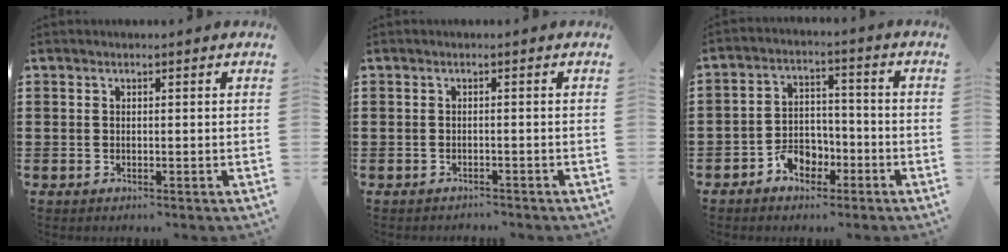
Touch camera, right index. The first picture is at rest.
{"total": 0.9, "force": [-0.9, 0.1, 0.0], "torque": [-0.003, -0.001, -0.020]}
{"total": 5.3, "force": [-3.1, 3.4, 2.5], "torque": [-0.054, 0.009, -0.059]}